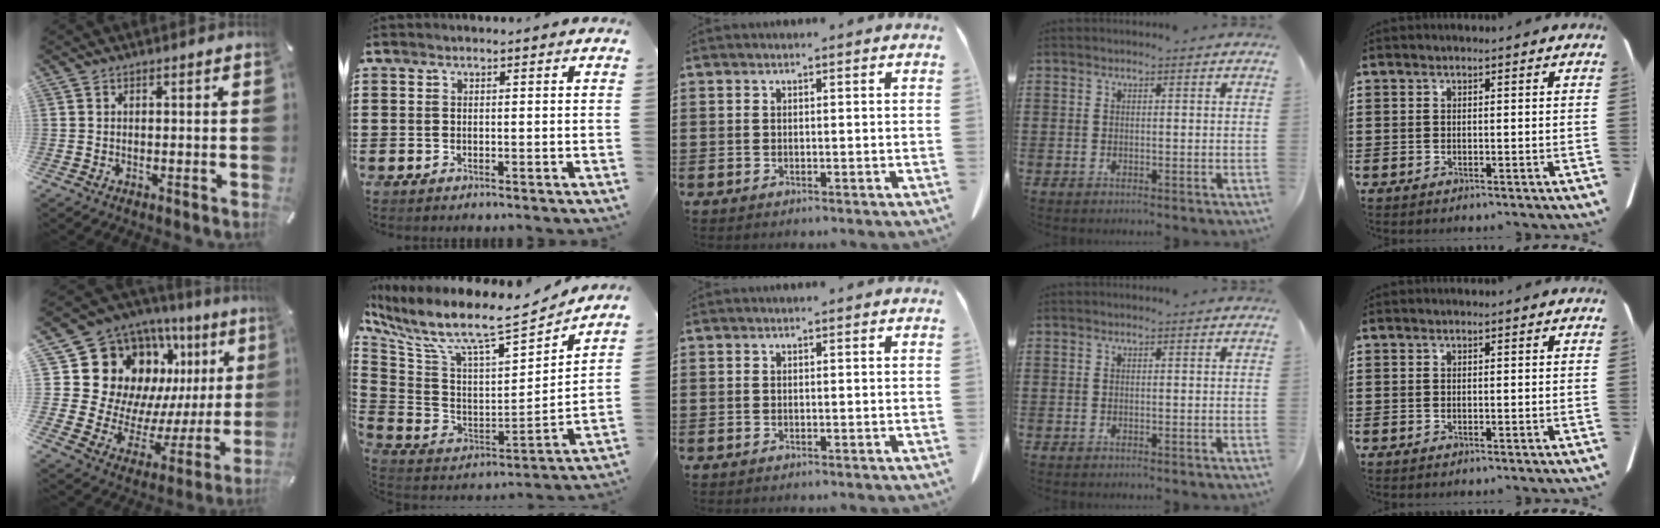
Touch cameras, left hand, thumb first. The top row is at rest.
{"thumb": {"total": 20.7, "force": [10.6, 14.9, 9.6], "torque": [-0.155, -0.097, 0.224]}, "index": {"total": 9.3, "force": [7.6, 1.3, 5.1], "torque": [-0.133, -0.063, 0.123]}}